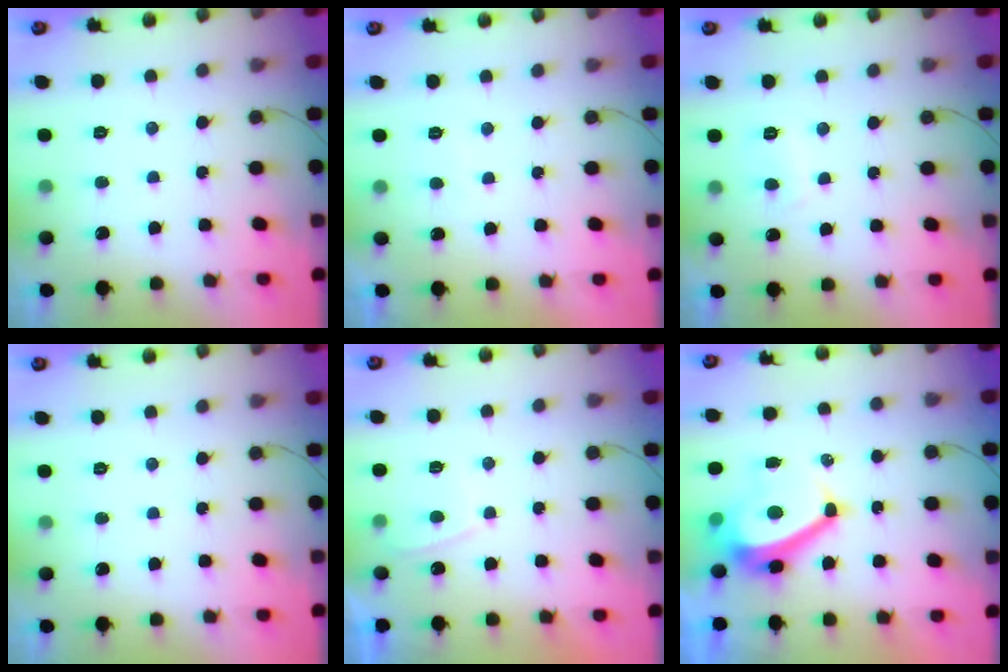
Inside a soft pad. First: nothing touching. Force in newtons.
{"total": 0.5, "press": 0.3, "slide": 0.5}
{"total": 2.8, "press": 2.7, "slide": 0.8}
{"total": 0.0}
{"total": 2.4, "press": 2.3, "slide": 0.7}
{"total": 9.6, "press": 9.1, "slide": 3.2}